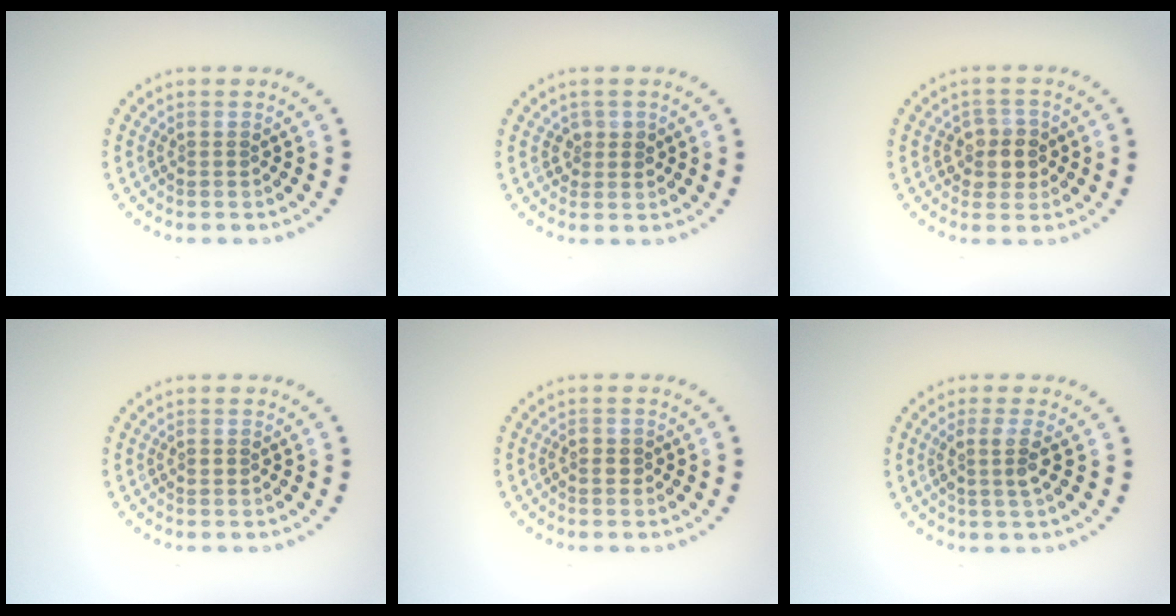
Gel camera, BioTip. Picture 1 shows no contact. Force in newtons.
{"total": 1.4, "press": 1.3, "slide": 0.6}
{"total": 2.8, "press": 2.6, "slide": 1.1}
{"total": 0.9, "press": 0.9, "slide": 0.1}
{"total": 0.8, "press": 0.8, "slide": 0.3}
{"total": 2.2, "press": 1.7, "slide": 1.3}